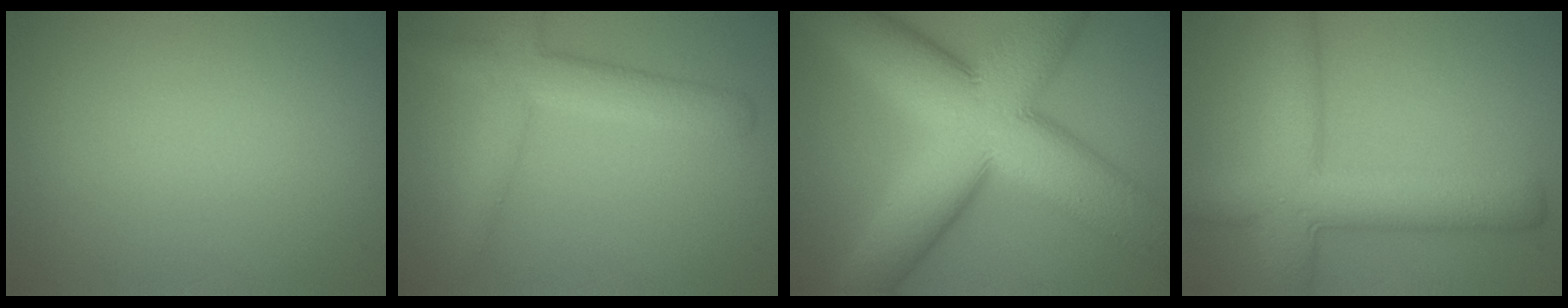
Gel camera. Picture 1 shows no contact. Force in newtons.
{"total": 4.5, "press": 4.5, "slide": 0.2}
{"total": 15.8, "press": 15.8, "slide": 0.8}
{"total": 7.7, "press": 7.7, "slide": 0.2}